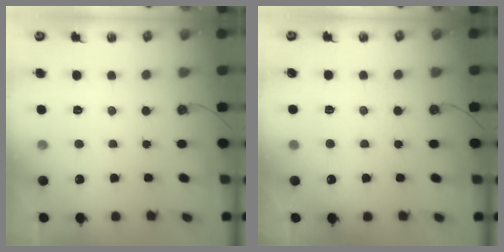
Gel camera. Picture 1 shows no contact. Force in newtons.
{"total": 4.2, "press": 4.1, "slide": 0.6}